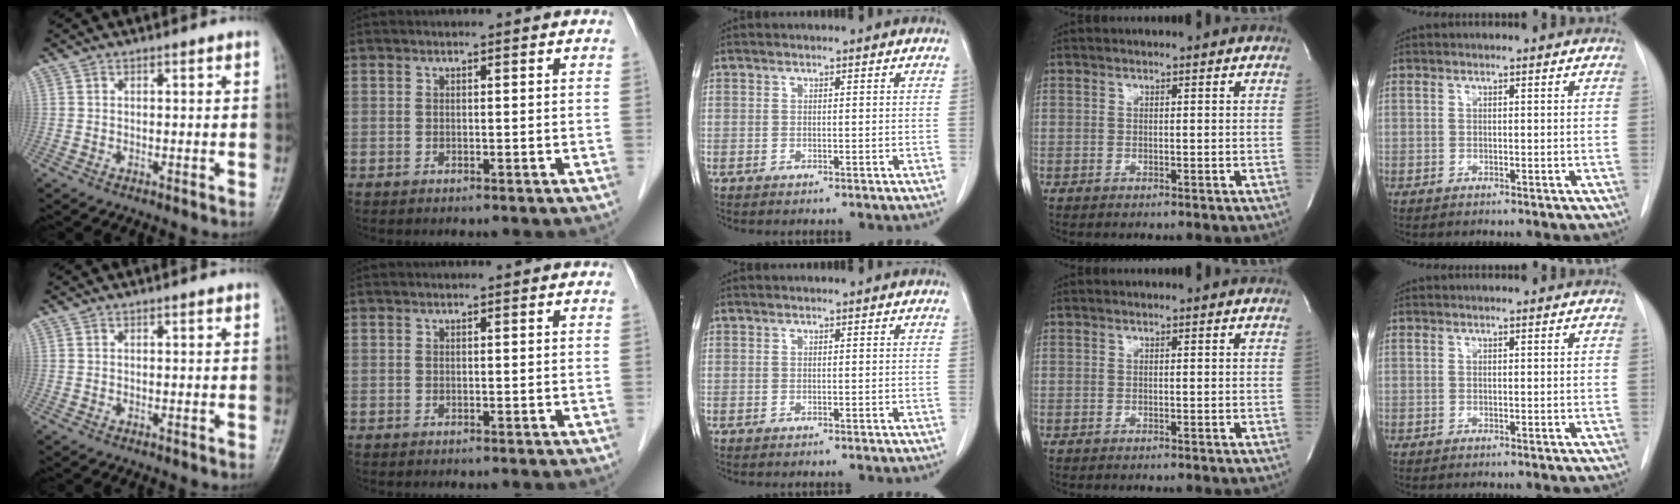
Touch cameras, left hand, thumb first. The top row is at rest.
{}